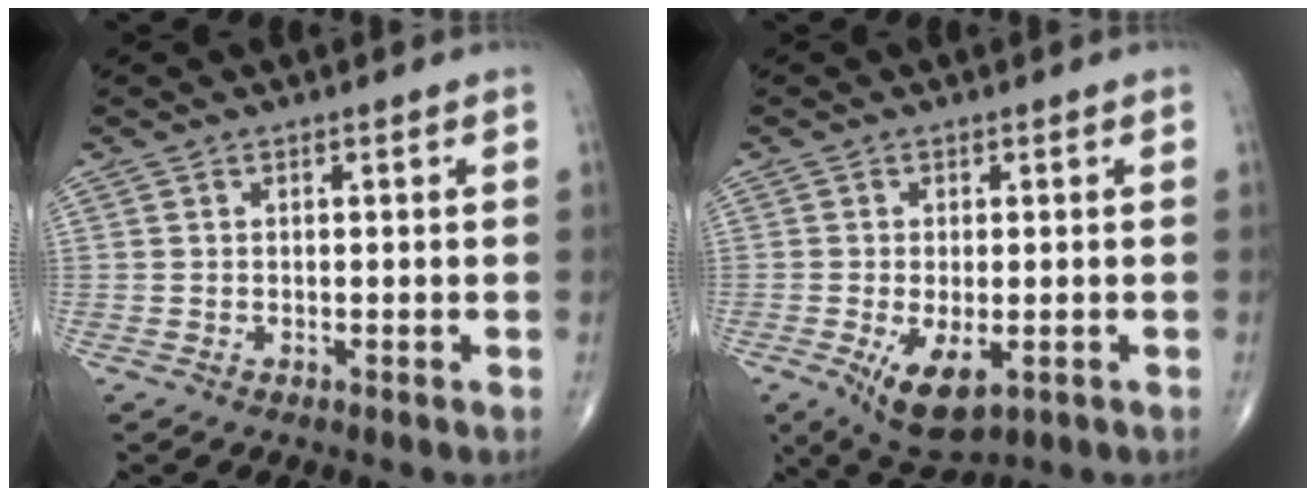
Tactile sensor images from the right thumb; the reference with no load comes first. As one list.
[{"total": 8.2, "force": [-2.7, 3.7, 6.8], "torque": [-0.114, -0.016, -0.032]}]